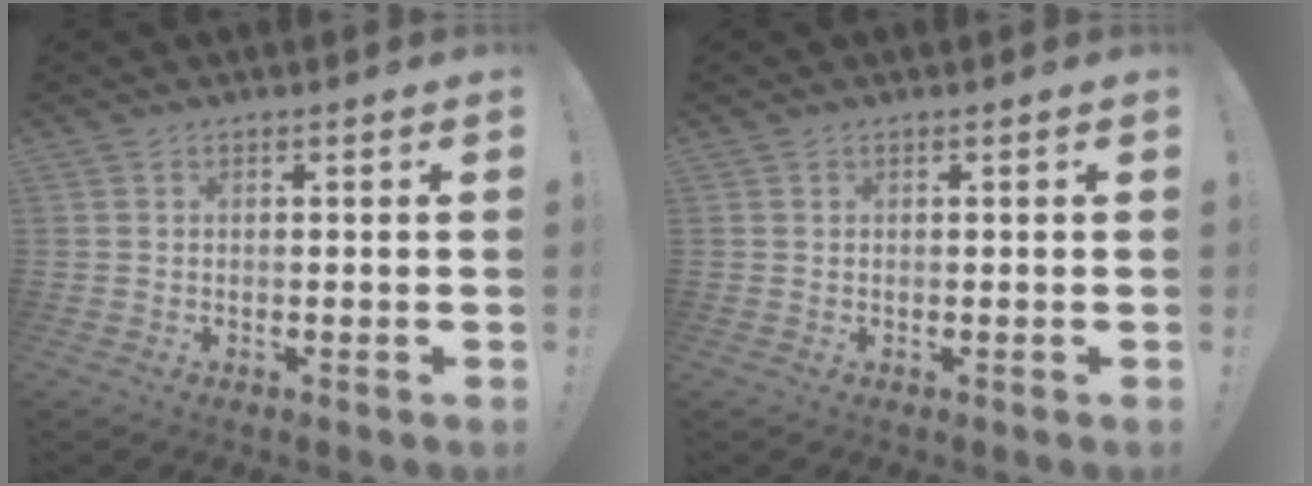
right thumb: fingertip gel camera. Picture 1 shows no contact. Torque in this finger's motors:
{"motor_torque": [-0.04, 0.13, -0.14, 0.09, 0.06]}